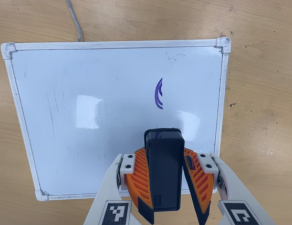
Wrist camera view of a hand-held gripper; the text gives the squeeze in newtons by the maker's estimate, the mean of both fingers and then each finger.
{"total": 8.1, "left": 8.3, "right": 7.9}